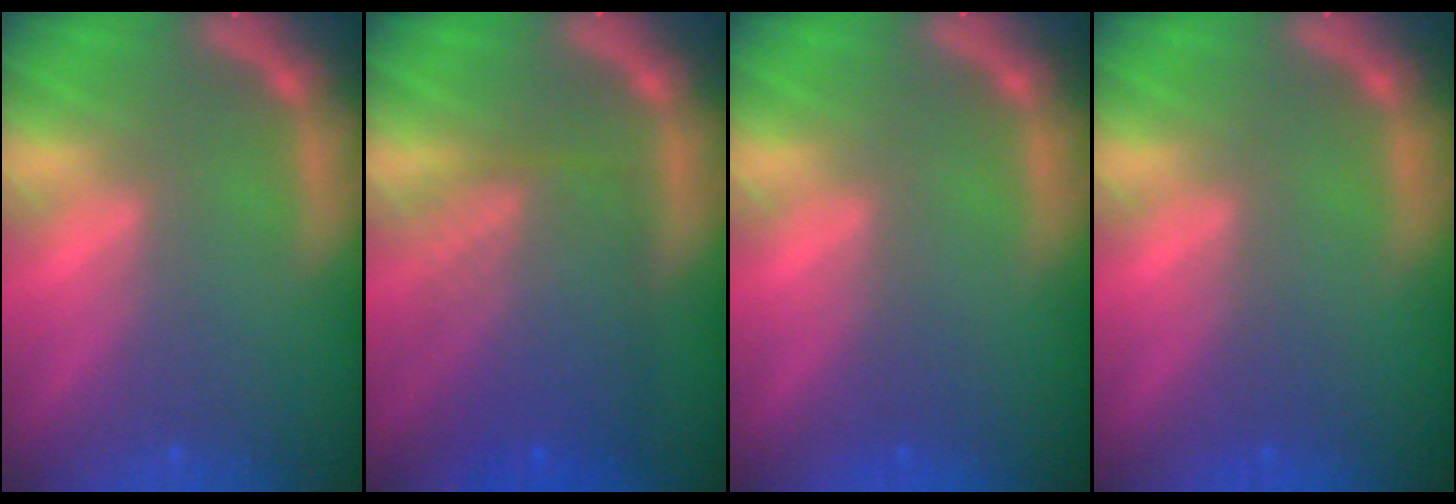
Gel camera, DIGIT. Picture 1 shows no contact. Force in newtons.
{"total": 8.0}
{"total": 1.0}
{"total": 1.0}